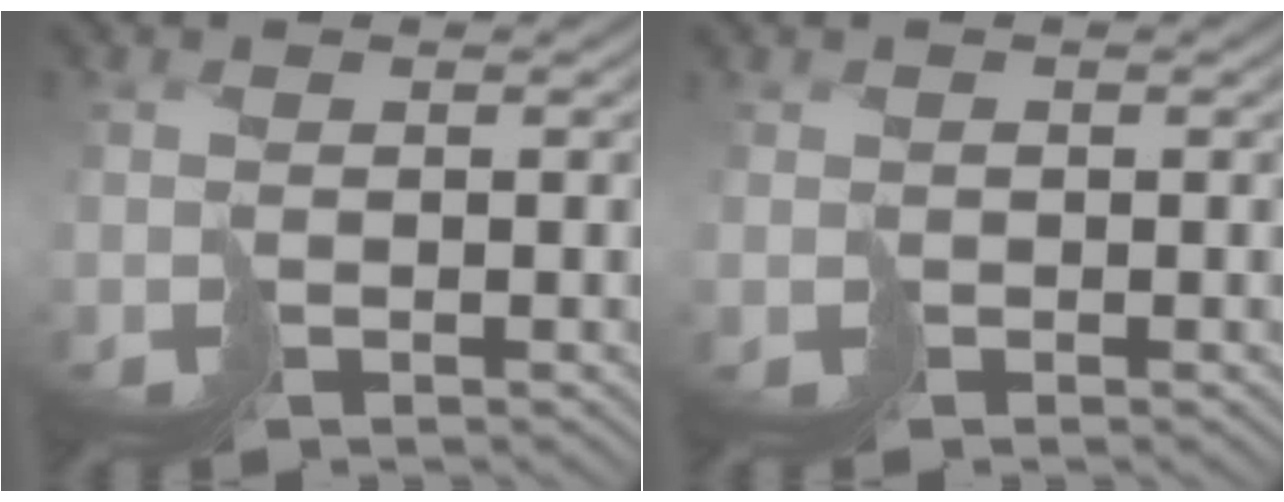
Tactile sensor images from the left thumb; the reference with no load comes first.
{"total": 0.7, "force": [-0.3, 0.3, -0.6], "torque": [0.014, 0.000, -0.001]}